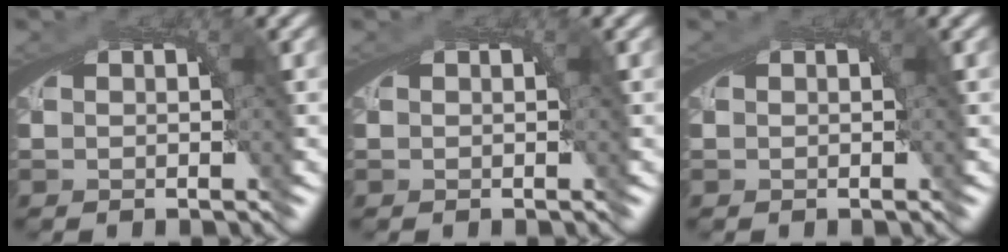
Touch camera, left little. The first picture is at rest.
{"total": 0.0}
{"total": 0.0}